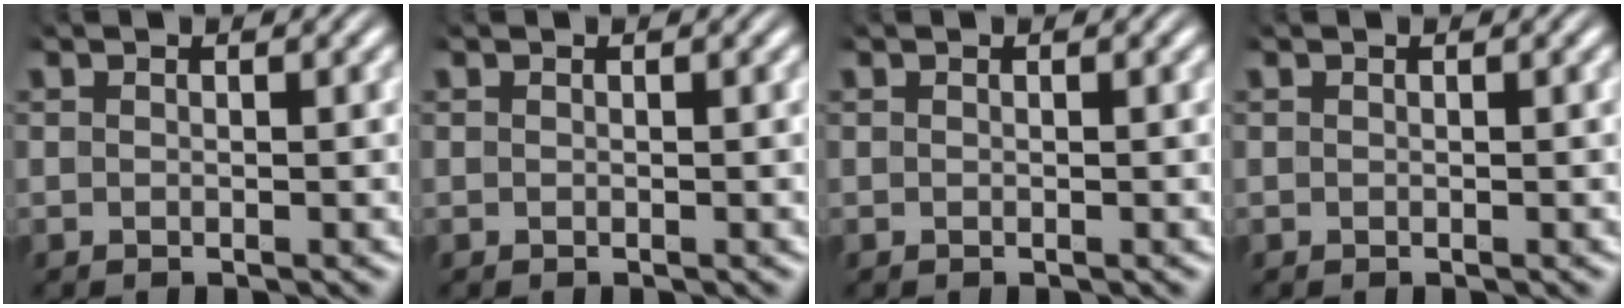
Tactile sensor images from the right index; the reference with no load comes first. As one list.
[{"total": 0.0}, {"total": 0.0}, {"total": 0.0}]